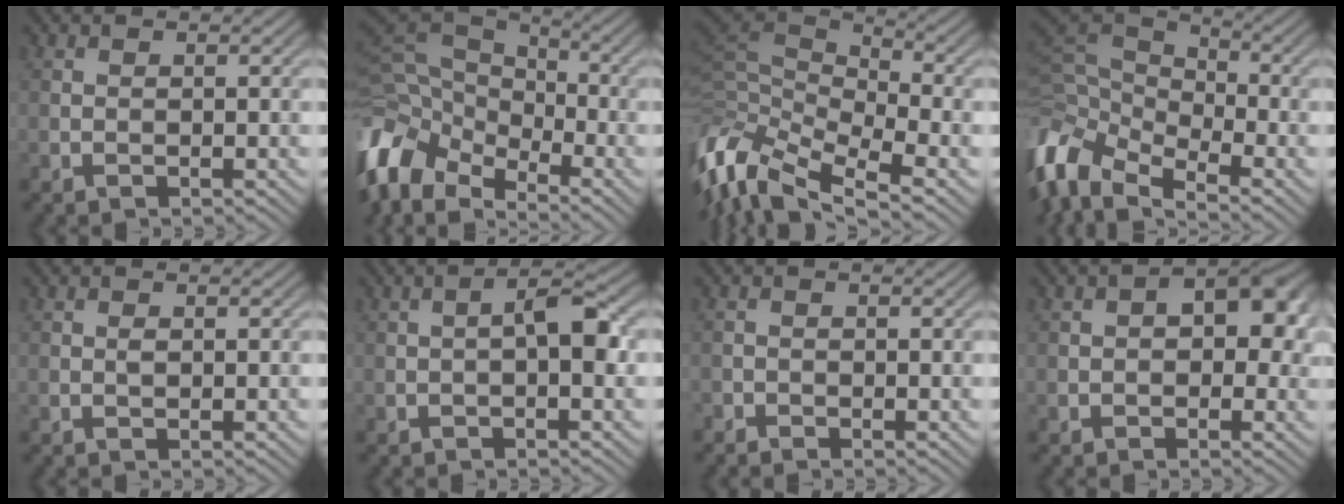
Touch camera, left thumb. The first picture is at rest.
{"total": 11.8, "force": [-5.1, 7.4, 7.6], "torque": [-0.214, -0.007, -0.099]}
{"total": 13.1, "force": [-4.4, 6.2, 10.7], "torque": [-0.255, 0.003, -0.083]}
{"total": 10.9, "force": [-4.8, 5.6, 8.0], "torque": [-0.203, 0.001, -0.095]}
{"total": 0.7, "force": [0.1, 0.3, 0.6], "torque": [-0.012, 0.000, 0.001]}
{"total": 3.5, "force": [-0.3, 1.0, 3.3], "torque": [-0.054, 0.013, -0.010]}
{"total": 0.9, "force": [-0.9, 0.3, 0.1], "torque": [-0.001, -0.002, -0.019]}
{"total": 6.1, "force": [0.6, 3.8, 4.8], "torque": [-0.050, 0.002, 0.002]}